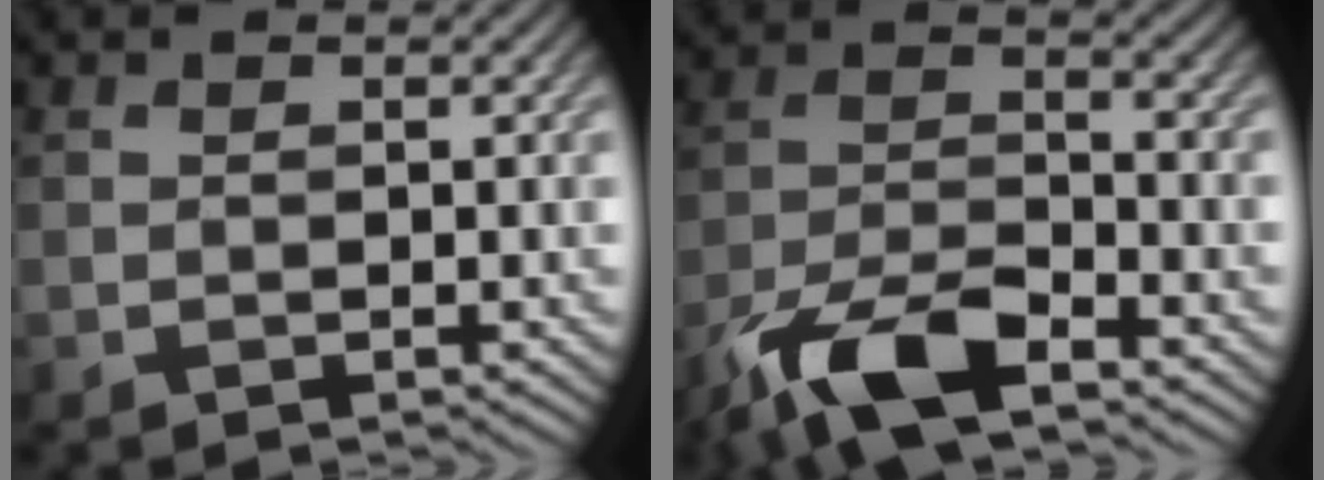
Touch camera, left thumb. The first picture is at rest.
{"total": 9.9, "force": [-6.8, 3.4, 6.3], "torque": [-0.124, -0.005, -0.139]}